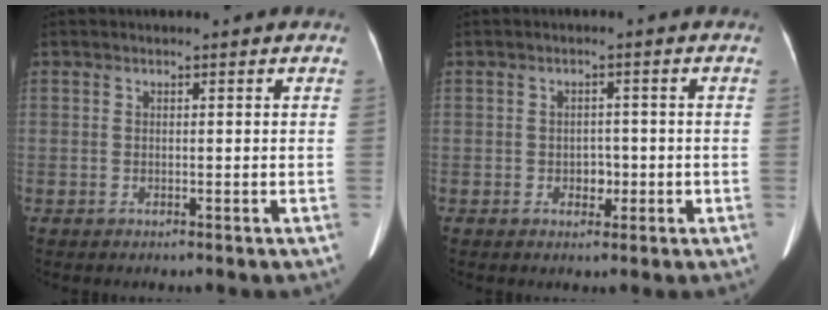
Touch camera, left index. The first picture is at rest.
{"total": 2.1, "force": [-0.7, 1.6, 1.2], "torque": [-0.016, 0.005, -0.005]}